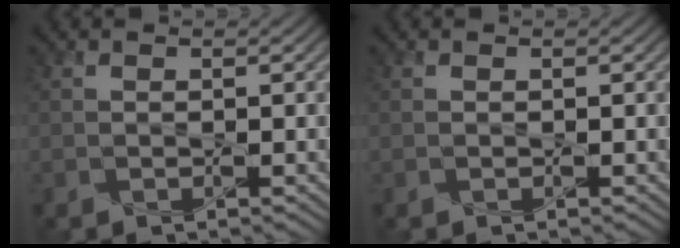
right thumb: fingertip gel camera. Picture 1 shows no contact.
{"total": 0.0}